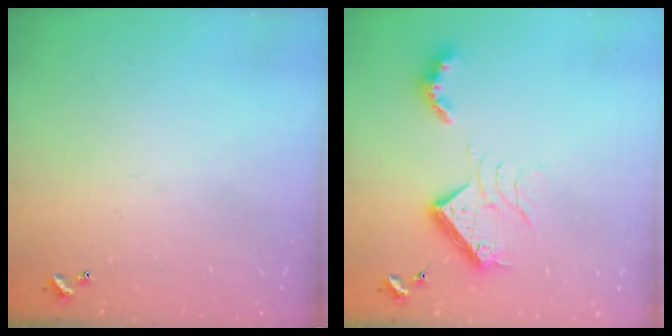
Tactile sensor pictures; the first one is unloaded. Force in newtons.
{"total": 12.0, "press": 12.0, "slide": 0.4}